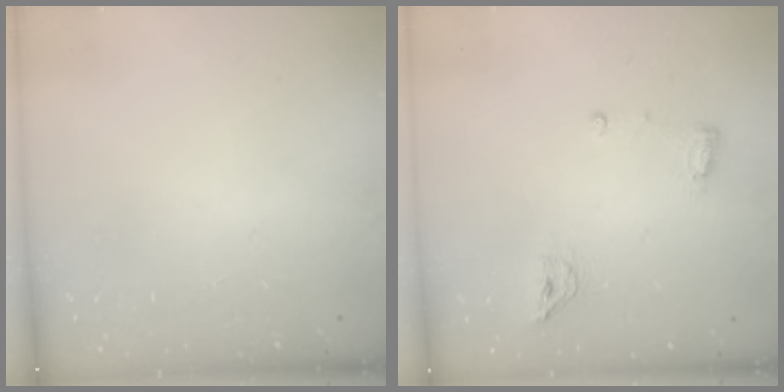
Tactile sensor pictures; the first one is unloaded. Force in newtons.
{"total": 8.1, "press": 7.2, "slide": 3.7}